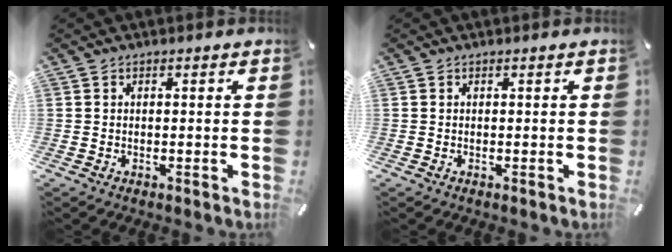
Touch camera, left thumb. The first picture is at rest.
{"total": 0.0}